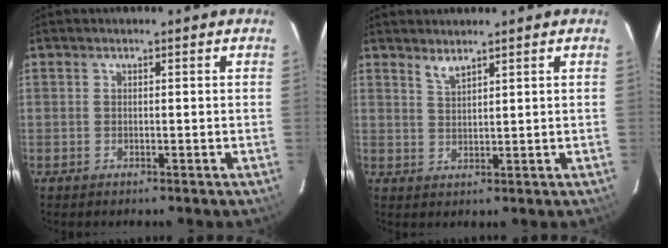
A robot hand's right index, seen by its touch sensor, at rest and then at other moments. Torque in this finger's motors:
{"motor_torque": [-0.15, 0.13, -0.02, 0.02]}